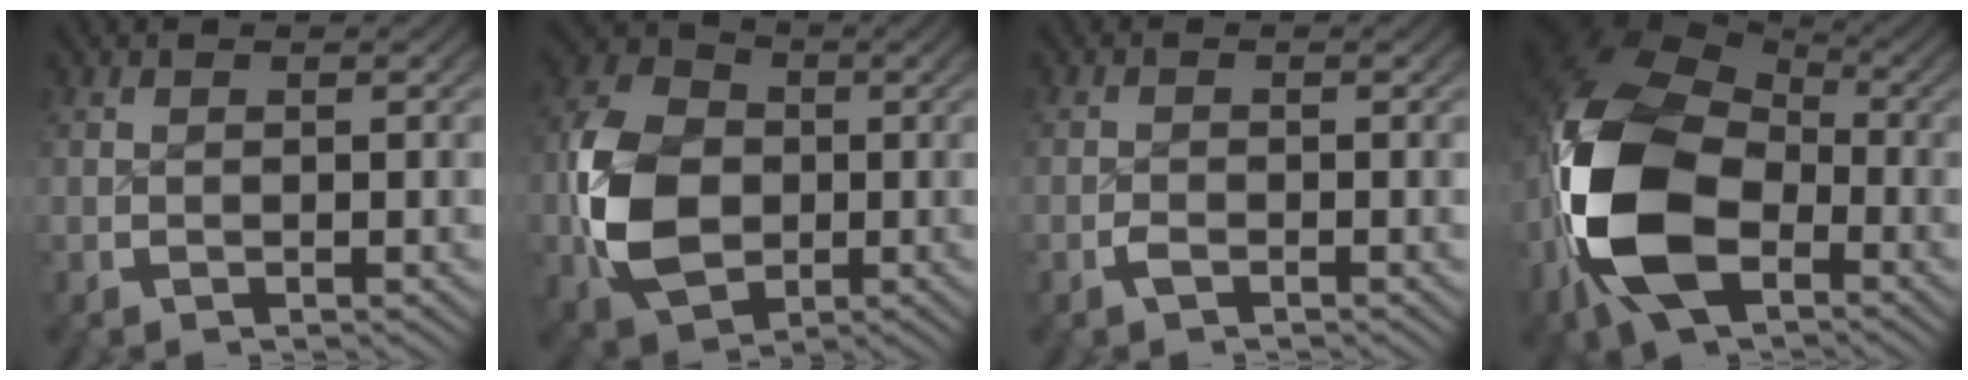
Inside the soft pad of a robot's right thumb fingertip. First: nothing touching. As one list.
[{"total": 11.5, "force": [-1.1, 9.1, 7.0], "torque": [-0.171, -0.041, -0.005]}, {"total": 1.0, "force": [-0.9, 0.3, -0.1], "torque": [-0.002, -0.002, -0.018]}, {"total": 17.2, "force": [-1.2, 11.8, 12.4], "torque": [-0.265, -0.025, -0.012]}]